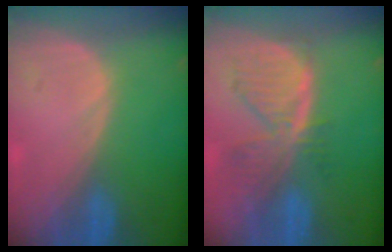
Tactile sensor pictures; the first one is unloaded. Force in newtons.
{"total": 8.0, "press": 7.0, "slide": 3.9}